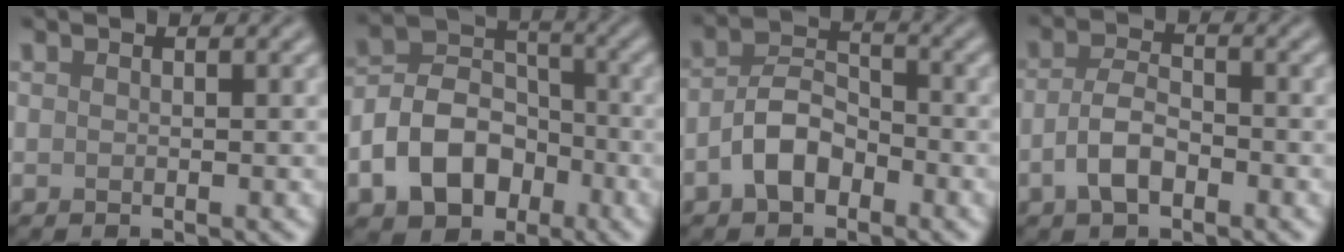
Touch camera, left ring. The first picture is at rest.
{"total": 7.4, "force": [-3.0, 5.3, 4.2], "torque": [-0.074, 0.004, -0.066]}
{"total": 4.1, "force": [-1.9, 2.5, 2.7], "torque": [-0.049, 0.011, -0.042]}
{"total": 3.5, "force": [-1.4, 1.8, 2.6], "torque": [-0.051, 0.004, -0.034]}